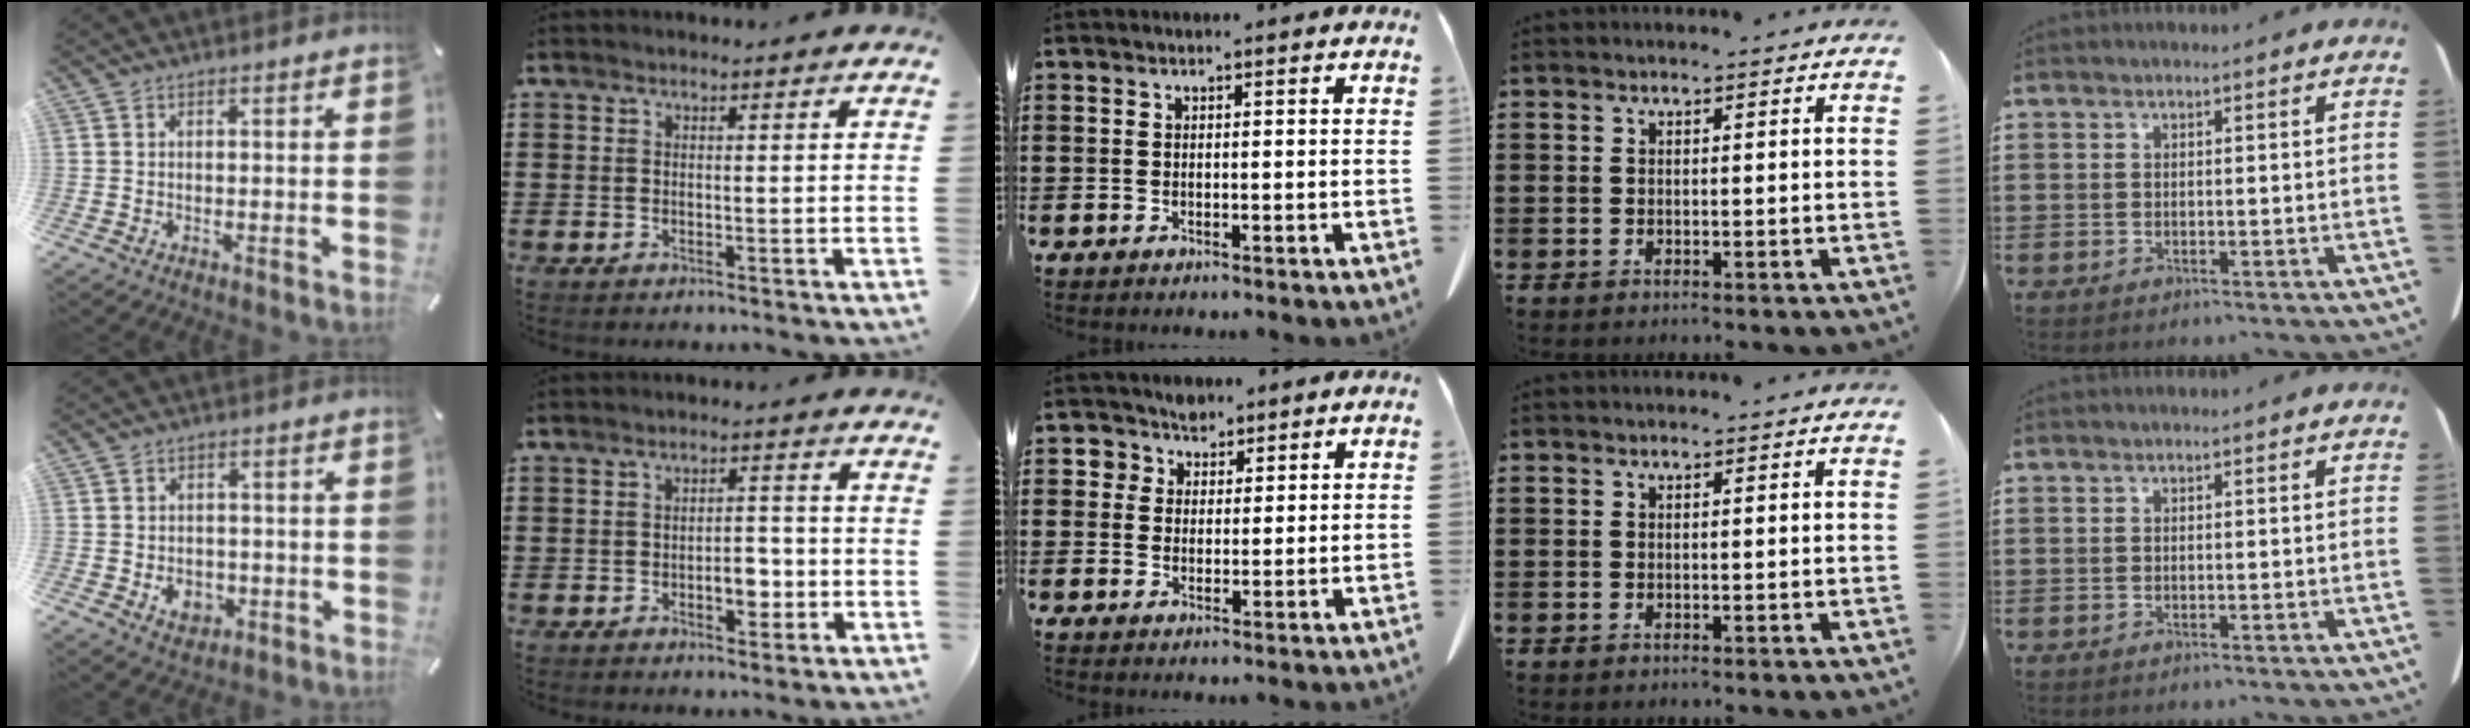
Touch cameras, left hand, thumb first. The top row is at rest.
{"thumb": {"total": 5.4, "force": [-1.3, 4.4, 2.8], "torque": [-0.037, 0.000, -0.024]}, "index": {"total": 4.2, "force": [-1.3, 2.2, 3.4], "torque": [-0.053, 0.002, -0.026]}, "middle": {"total": 3.5, "force": [2.4, 2.5, 0.5], "torque": [-0.017, 0.010, 0.044]}}